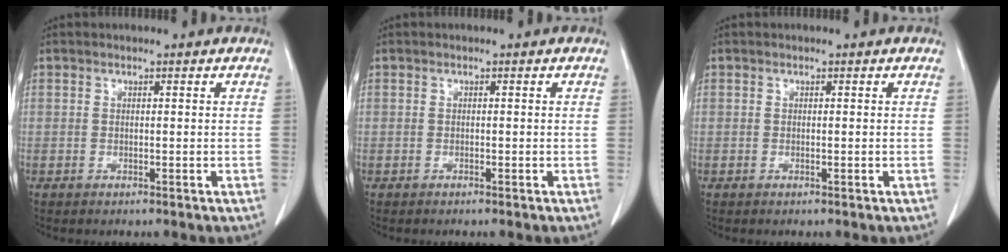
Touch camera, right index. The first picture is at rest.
{"total": 0.0}
{"total": 0.0}